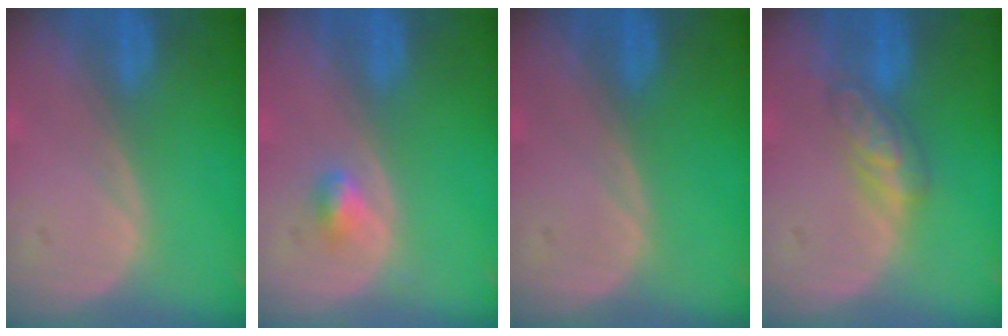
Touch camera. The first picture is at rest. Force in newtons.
{"total": 1.7, "press": 1.7, "slide": 0.2}
{"total": 0.0}
{"total": 4.7, "press": 4.7, "slide": 0.2}